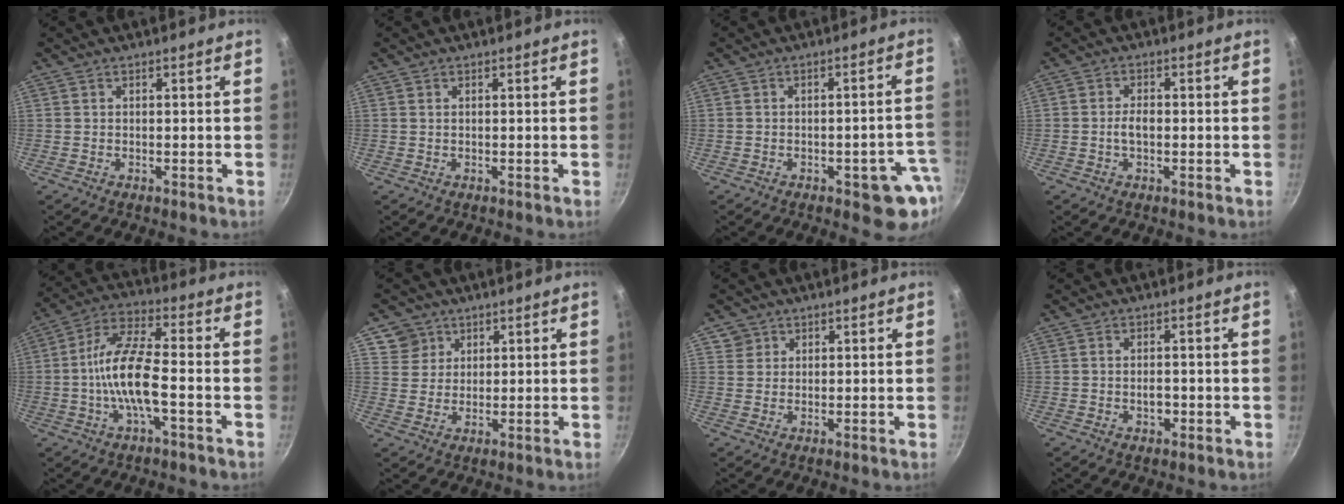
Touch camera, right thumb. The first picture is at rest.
{"total": 0.0}
{"total": 8.4, "force": [-3.2, 4.0, 6.7], "torque": [-0.027, 0.031, -0.035]}
{"total": 2.9, "force": [-0.5, 1.7, 2.3], "torque": [-0.040, 0.012, -0.012]}
{"total": 11.9, "force": [-2.8, 4.0, 10.9], "torque": [-0.214, 0.035, -0.067]}
{"total": 5.2, "force": [2.8, 4.4, 0.3], "torque": [0.030, 0.001, 0.050]}
{"total": 2.9, "force": [1.3, 2.6, 0.1], "torque": [0.021, 0.007, 0.020]}
{"total": 2.2, "force": [-0.6, 1.4, 1.6], "torque": [-0.020, 0.006, -0.008]}